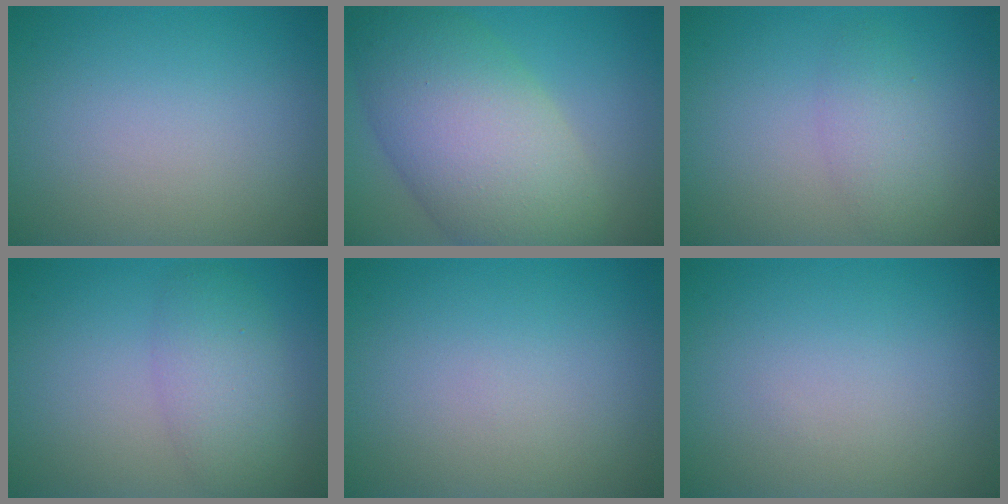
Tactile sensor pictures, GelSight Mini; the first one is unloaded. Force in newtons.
{"total": 10.9, "press": 10.9, "slide": 0.2}
{"total": 2.4, "press": 2.4, "slide": 0.1}
{"total": 3.9, "press": 3.9, "slide": 0.1}
{"total": 0.0}
{"total": 0.0}